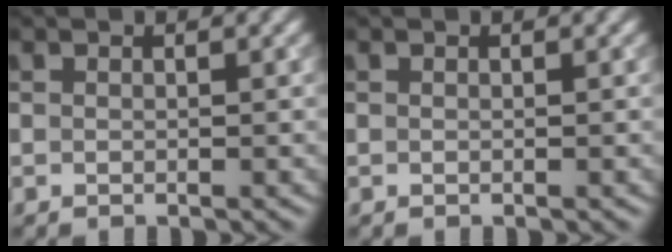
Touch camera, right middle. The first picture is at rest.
{"total": 0.0}